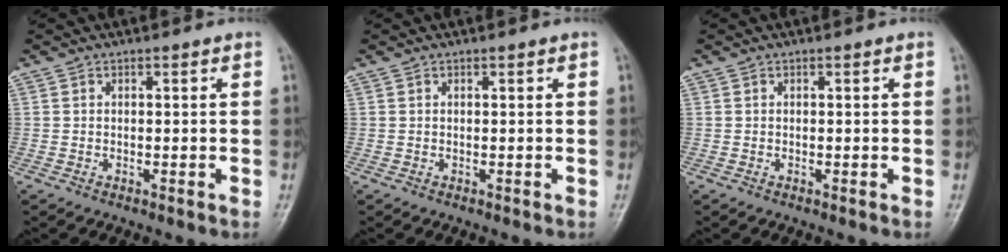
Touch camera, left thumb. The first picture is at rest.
{"total": 0.0}
{"total": 0.0}